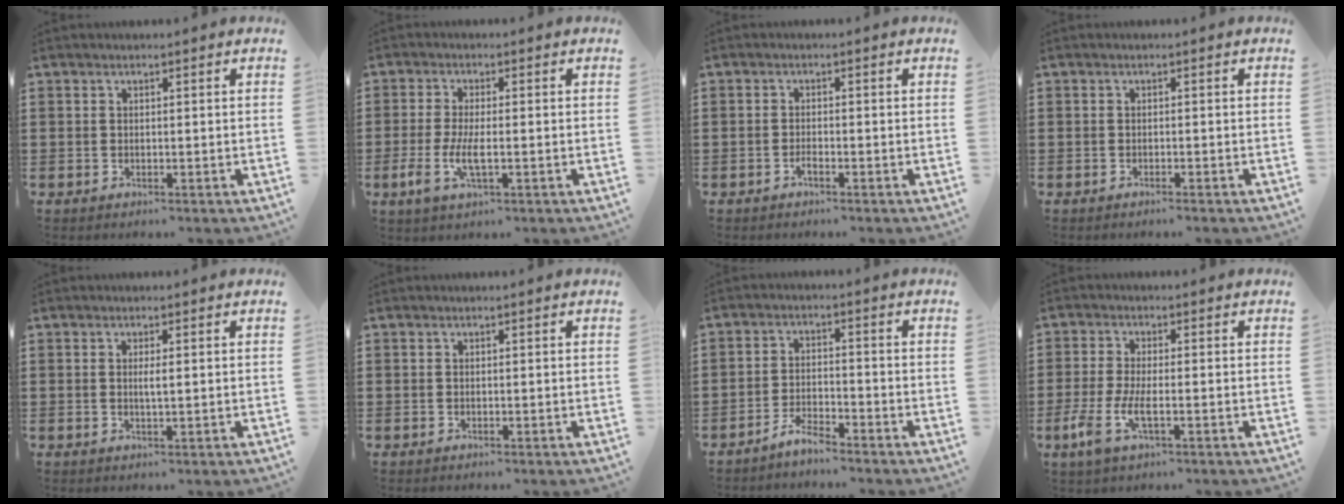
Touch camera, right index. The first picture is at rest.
{"total": 5.2, "force": [-1.4, 1.5, 4.8], "torque": [-0.109, -0.009, -0.032]}
{"total": 1.1, "force": [-0.9, 0.2, 0.6], "torque": [-0.015, -0.006, -0.016]}
{"total": 0.7, "force": [-0.6, -0.2, 0.3], "torque": [-0.007, -0.004, -0.012]}
{"total": 1.6, "force": [0.2, 0.2, 1.6], "torque": [-0.031, -0.001, 0.002]}
{"total": 0.0}
{"total": 3.5, "force": [-3.3, 0.3, 1.0], "torque": [-0.027, 0.007, -0.068]}
{"total": 5.5, "force": [-2.0, 1.5, 4.9], "torque": [-0.122, -0.020, -0.043]}